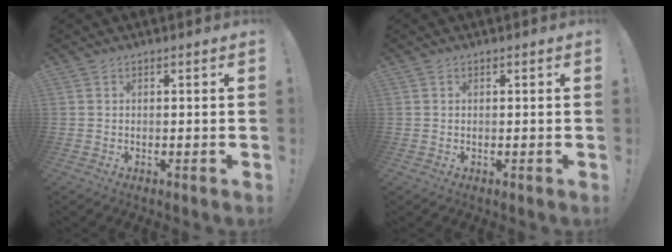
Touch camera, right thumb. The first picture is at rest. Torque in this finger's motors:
{"motor_torque": [0.08, -0.01, 0.04, 0.23, 0.02]}